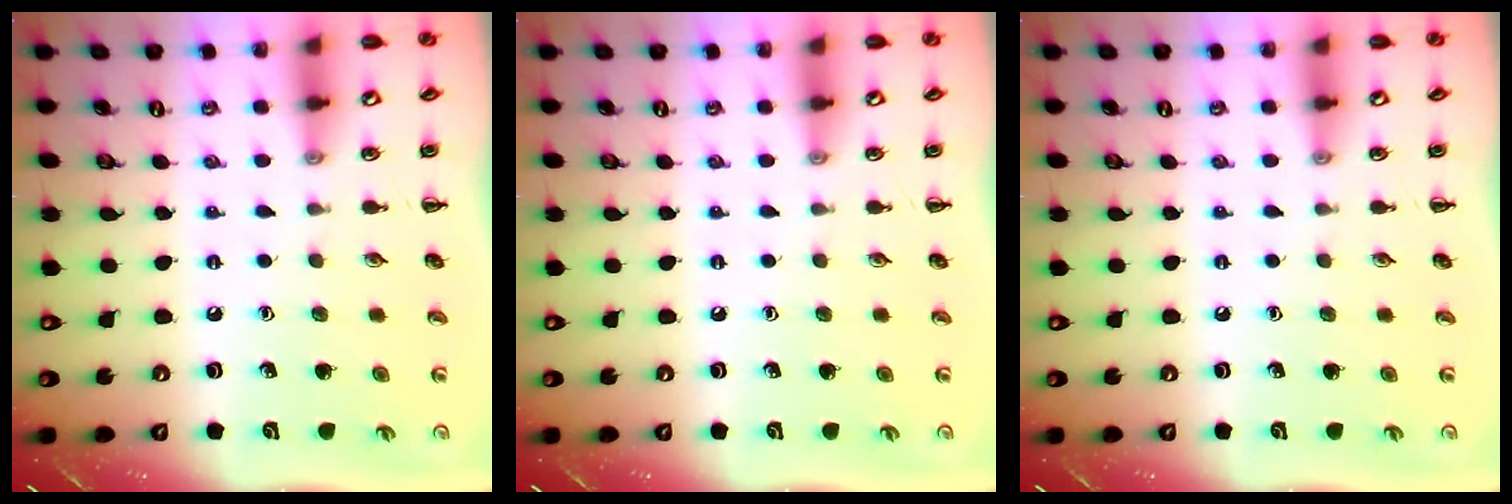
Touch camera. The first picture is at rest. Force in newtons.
{"total": 0.0}
{"total": 0.0}